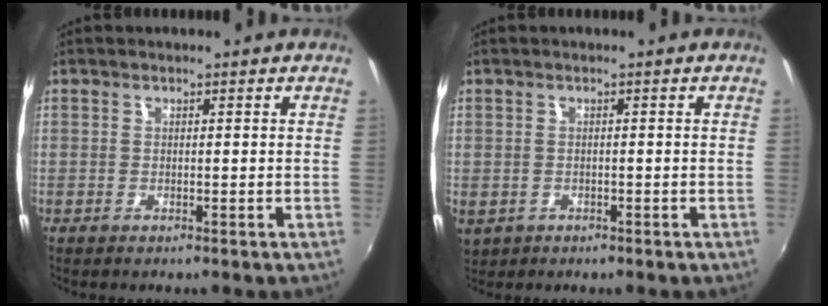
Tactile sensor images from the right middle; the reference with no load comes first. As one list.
[{"total": 4.1, "force": [-1.1, 3.3, 2.1], "torque": [-0.045, -0.010, -0.010]}]